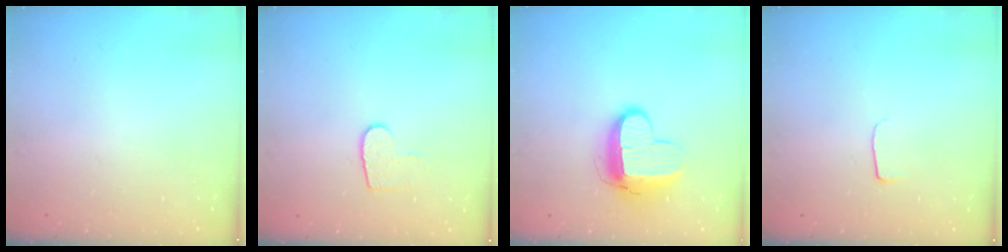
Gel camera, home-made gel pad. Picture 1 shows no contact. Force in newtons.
{"total": 6.3, "press": 6.3, "slide": 0.4}
{"total": 11.4, "press": 11.3, "slide": 0.9}
{"total": 5.1, "press": 5.0, "slide": 0.6}